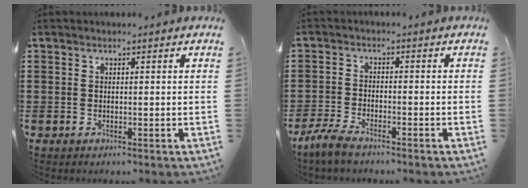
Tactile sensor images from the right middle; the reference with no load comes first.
{"total": 4.1, "force": [-3.5, 1.0, 1.9], "torque": [-0.052, -0.002, -0.074]}